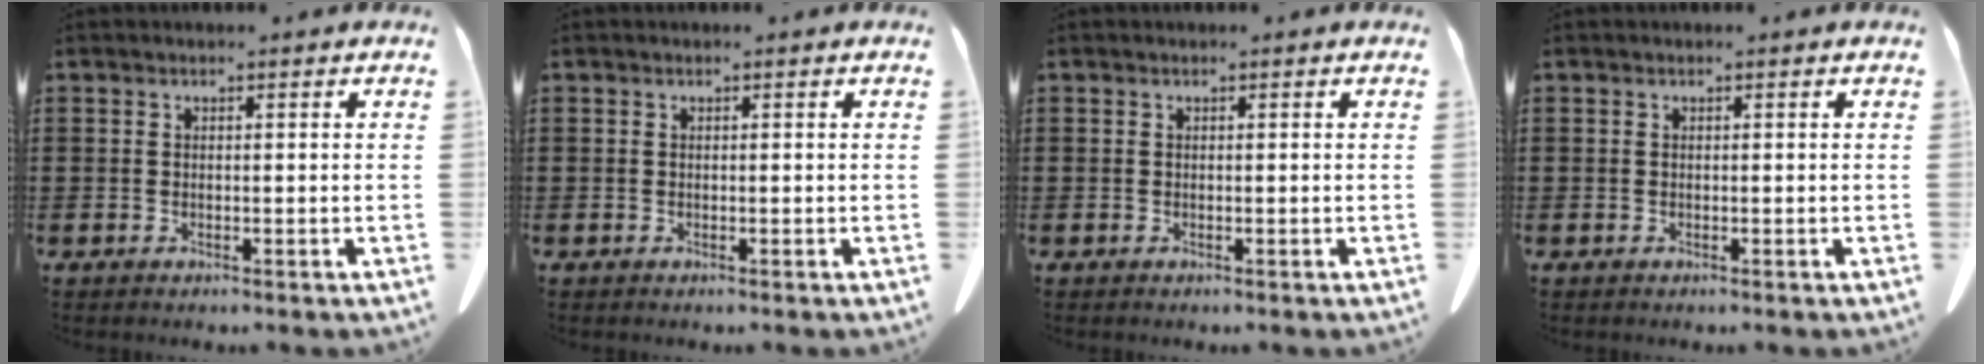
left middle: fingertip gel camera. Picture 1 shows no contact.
{"total": 0.0}
{"total": 0.0}
{"total": 0.0}